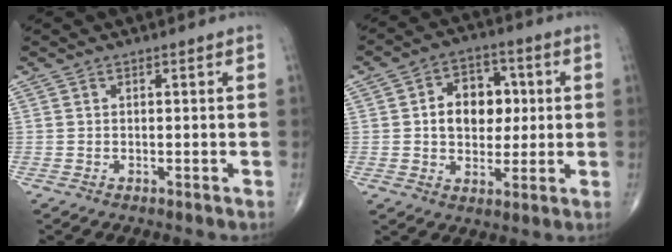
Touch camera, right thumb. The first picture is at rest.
{"total": 11.0, "force": [1.2, 8.1, 7.4], "torque": [-0.068, 0.012, 0.018]}